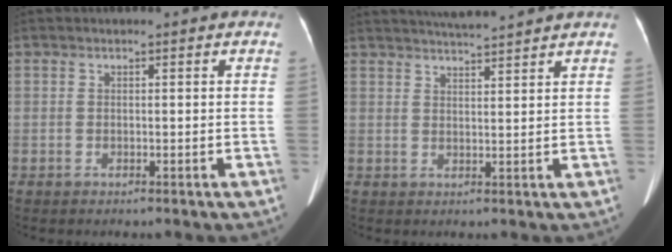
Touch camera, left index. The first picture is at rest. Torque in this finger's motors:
{"motor_torque": [0.75, -1.07, 0.04, 0.07]}